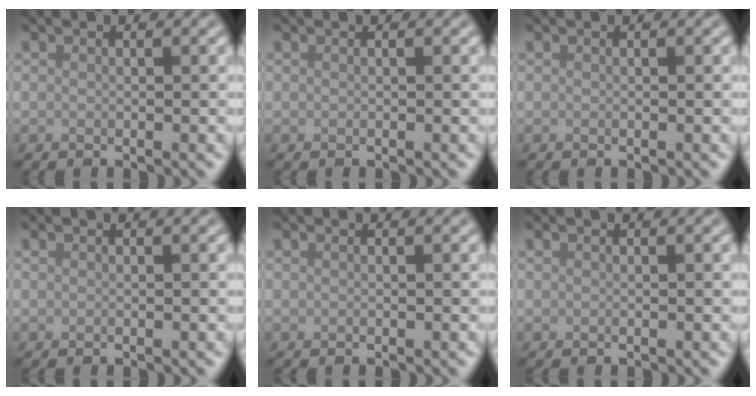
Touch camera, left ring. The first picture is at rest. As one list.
[{"total": 0.0}, {"total": 0.0}, {"total": 0.0}, {"total": 0.0}, {"total": 0.0}]